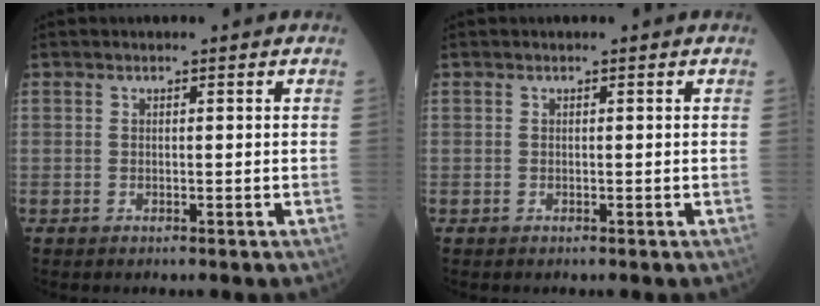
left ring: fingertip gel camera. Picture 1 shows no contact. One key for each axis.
{"total": 0.0}